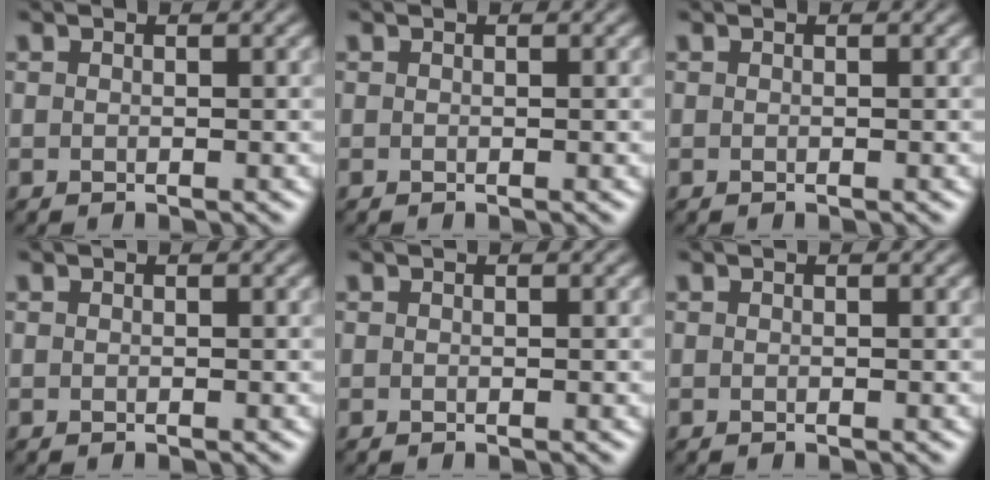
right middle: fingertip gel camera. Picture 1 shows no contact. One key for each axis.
{"total": 0.0}
{"total": 0.0}
{"total": 0.0}
{"total": 0.0}
{"total": 0.0}